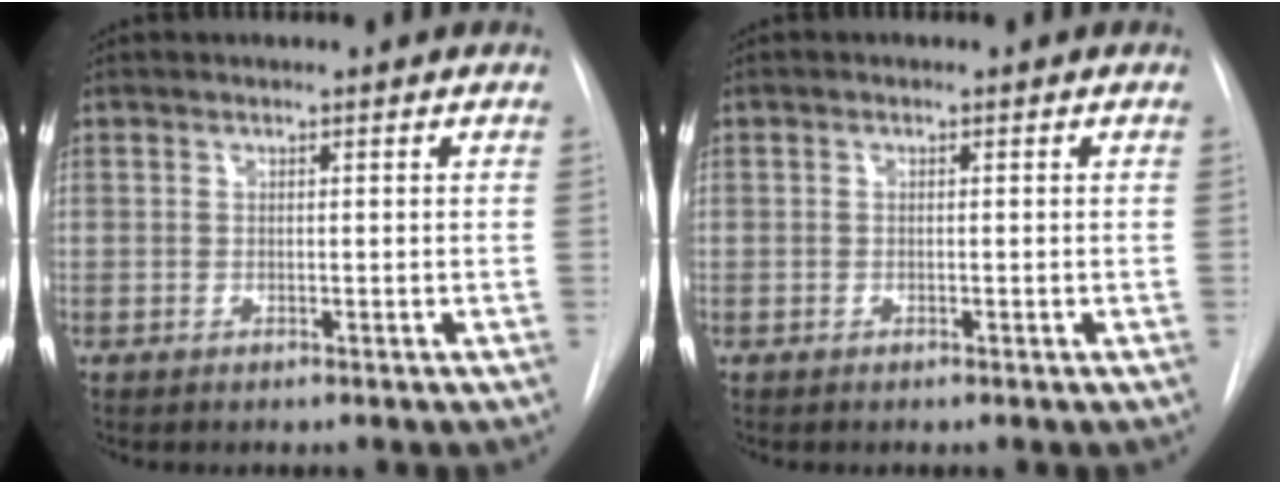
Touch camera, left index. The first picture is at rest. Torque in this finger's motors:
{"motor_torque": [0.05, 0.13, 0.00, 0.00]}